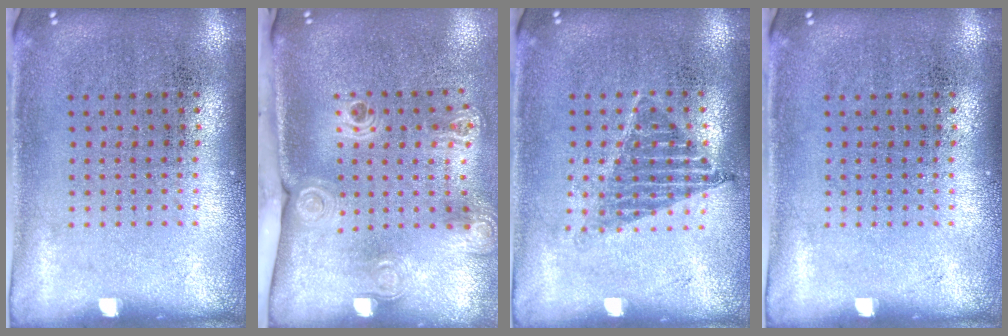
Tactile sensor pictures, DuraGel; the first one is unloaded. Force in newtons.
{"total": 2.2, "press": 1.6, "slide": 1.6}
{"total": 1.1, "press": 0.9, "slide": 0.6}
{"total": 0.0}